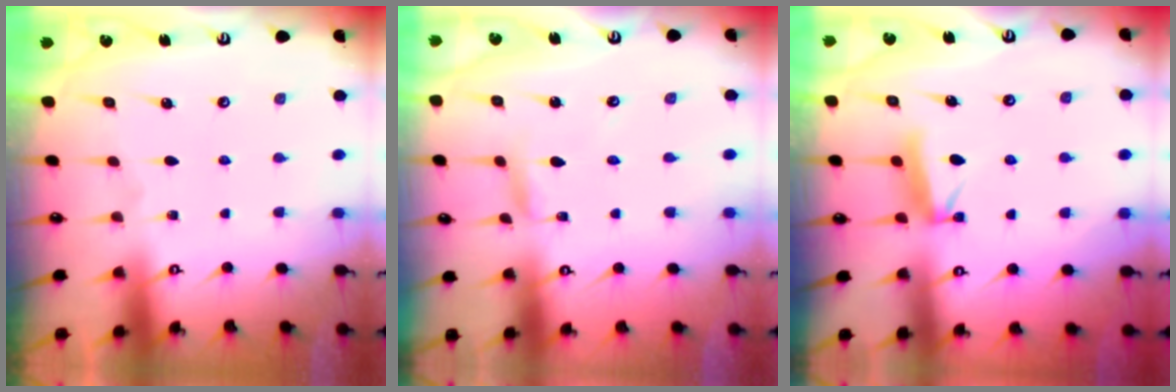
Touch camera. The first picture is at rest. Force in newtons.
{"total": 2.4, "press": 2.4, "slide": 0.2}
{"total": 6.8, "press": 6.7, "slide": 0.9}